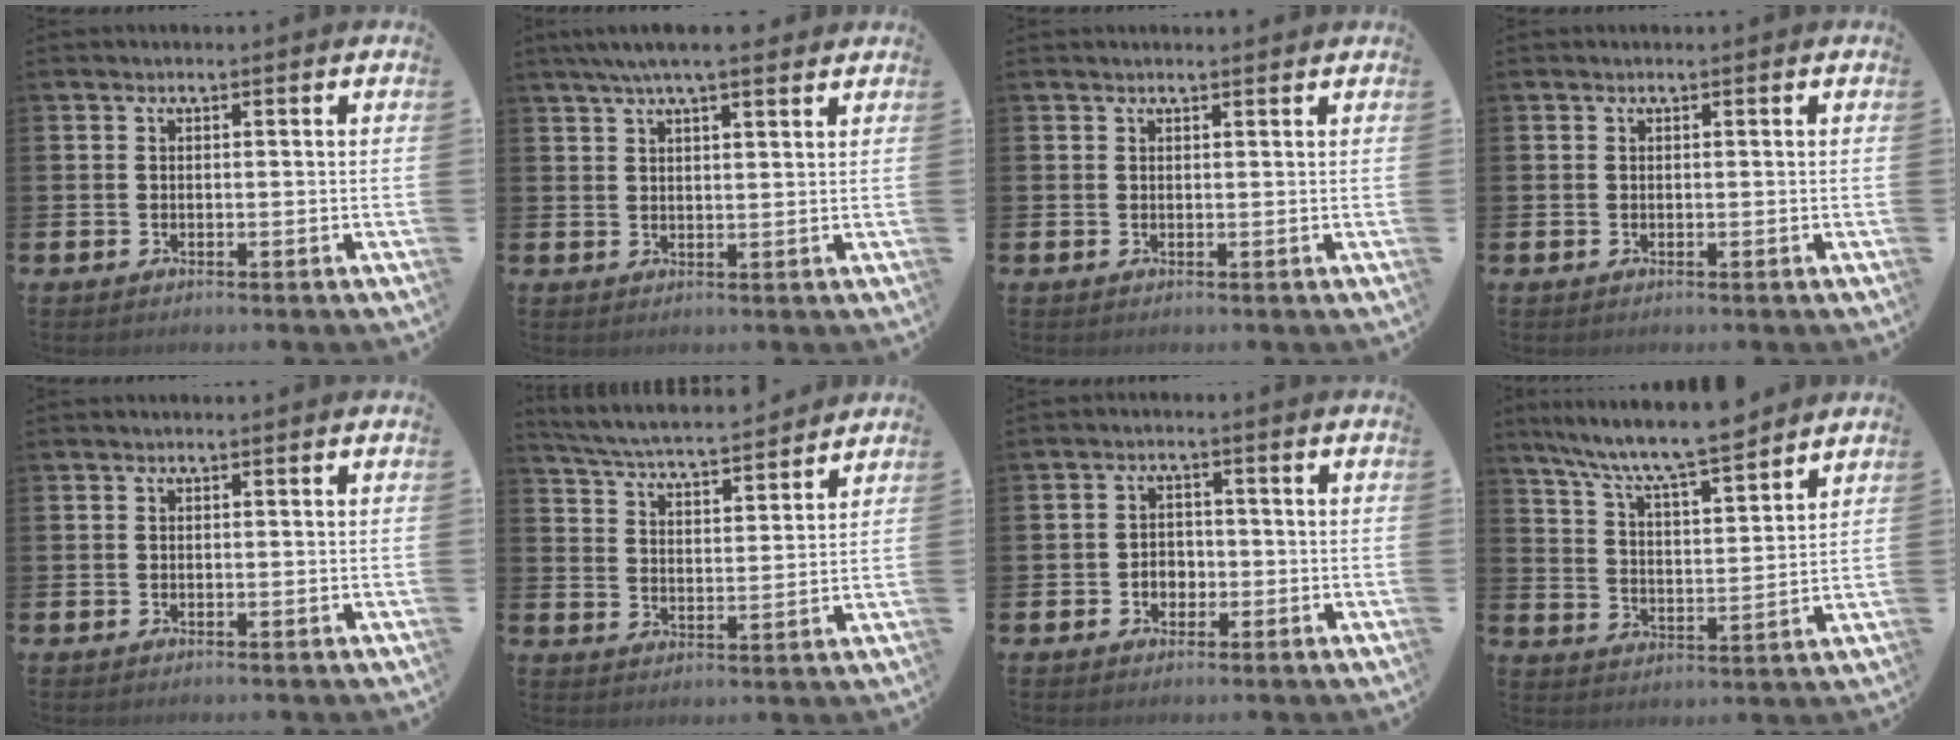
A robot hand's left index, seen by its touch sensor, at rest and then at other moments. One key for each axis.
{"total": 5.5, "fx": 4.6, "fy": 0.8, "fz": 2.9, "tx": -0.059, "ty": -0.007, "tz": 0.081}
{"total": 0.7, "fx": 0.7, "fy": 0.0, "fz": 0.2, "tx": 0.003, "ty": -0.003, "tz": 0.011}
{"total": 0.0}
{"total": 0.0}
{"total": 5.4, "fx": 5.3, "fy": 0.4, "fz": 1.1, "tx": -0.050, "ty": -0.038, "tz": 0.092}
{"total": 2.7, "fx": -0.9, "fy": 2.2, "fz": 1.2, "tx": -0.019, "ty": 0.002, "tz": -0.023}
{"total": 9.1, "fx": 8.5, "fy": 0.7, "fz": 3.1, "tx": -0.091, "ty": -0.055, "tz": 0.150}